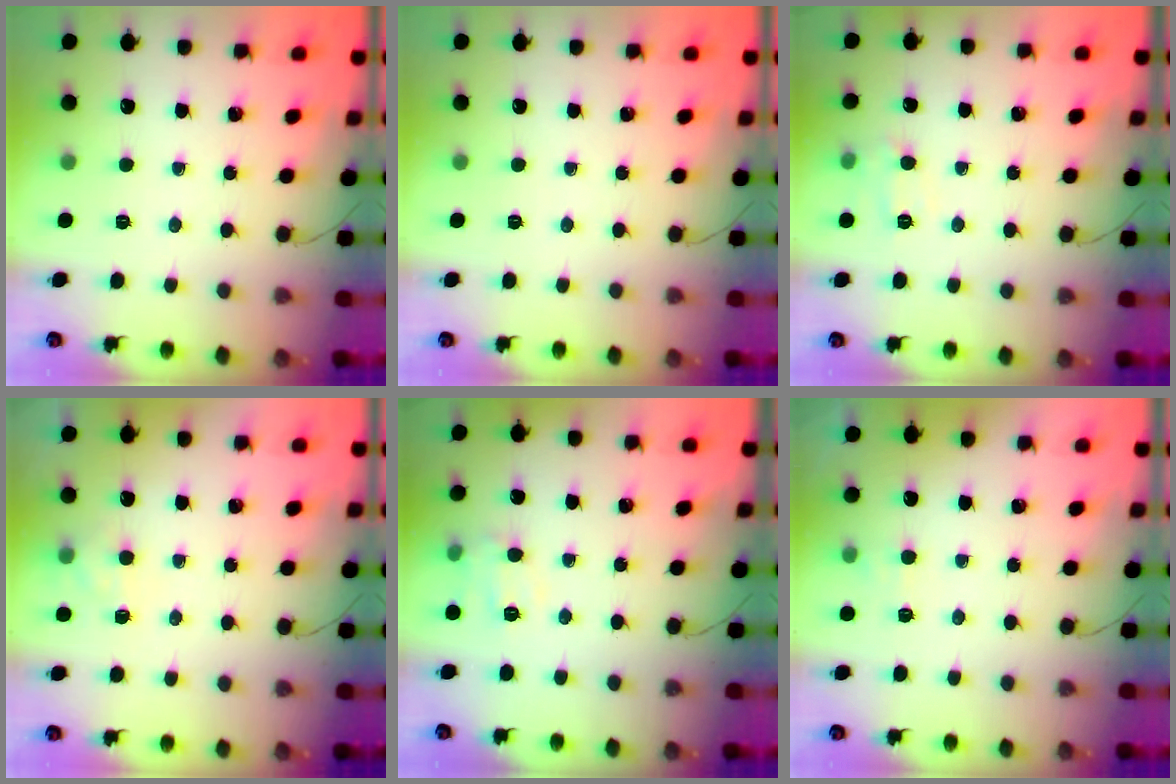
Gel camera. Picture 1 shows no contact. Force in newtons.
{"total": 0.0}
{"total": 7.6, "press": 7.4, "slide": 1.7}
{"total": 6.8, "press": 6.6, "slide": 1.5}
{"total": 6.4, "press": 6.4, "slide": 0.9}
{"total": 6.1, "press": 6.0, "slide": 1.0}